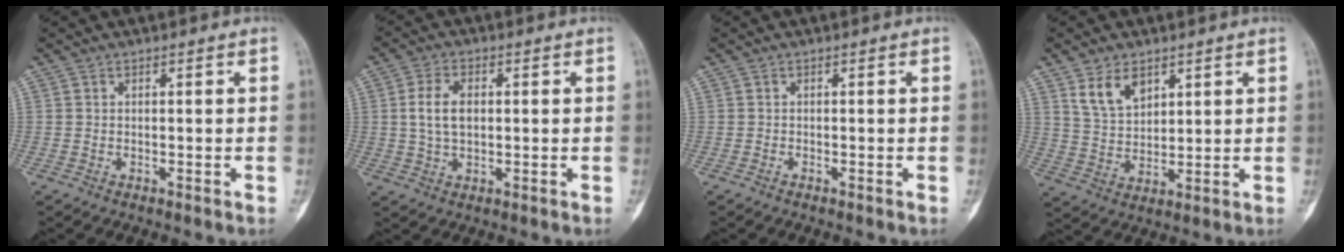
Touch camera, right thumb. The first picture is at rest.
{"total": 6.4, "force": [0.7, 3.9, 5.0], "torque": [-0.090, 0.005, 0.014]}
{"total": 0.0}
{"total": 7.3, "force": [4.2, 4.4, 4.0], "torque": [-0.058, -0.024, 0.088]}